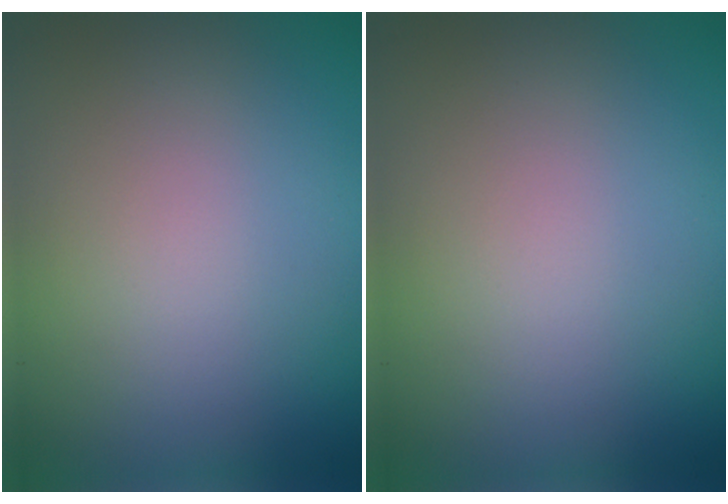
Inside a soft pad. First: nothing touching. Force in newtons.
{"total": 0.0}